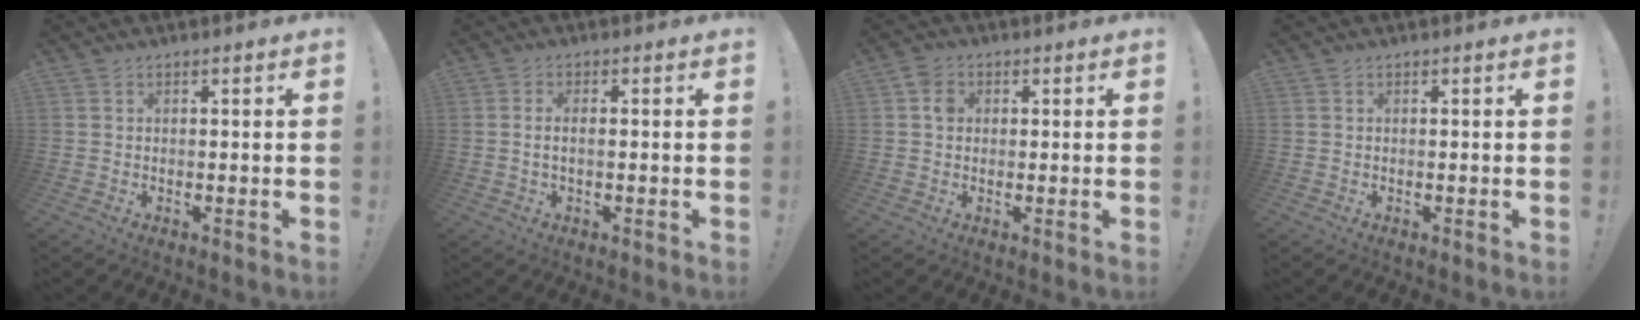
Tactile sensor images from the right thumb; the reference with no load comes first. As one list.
[{"total": 2.4, "force": [-0.1, 1.0, 2.2], "torque": [-0.041, 0.005, -0.002]}, {"total": 3.7, "force": [0.6, 3.1, 1.9], "torque": [-0.026, 0.006, 0.009]}, {"total": 0.0}]